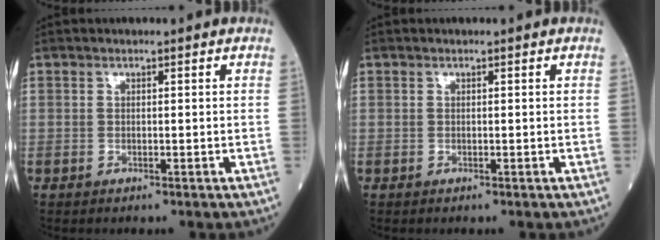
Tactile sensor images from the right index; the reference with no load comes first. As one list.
[{"total": 0.0}]